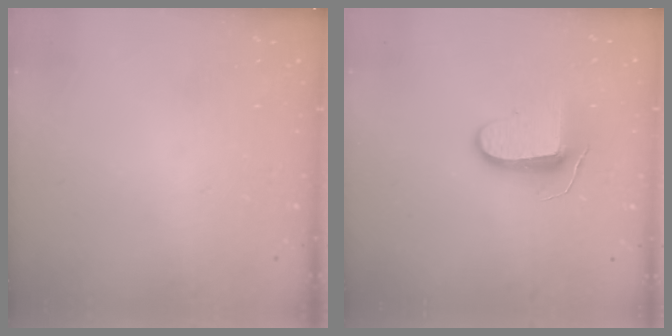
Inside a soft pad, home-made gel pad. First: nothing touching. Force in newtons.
{"total": 10.4, "press": 10.3, "slide": 0.9}